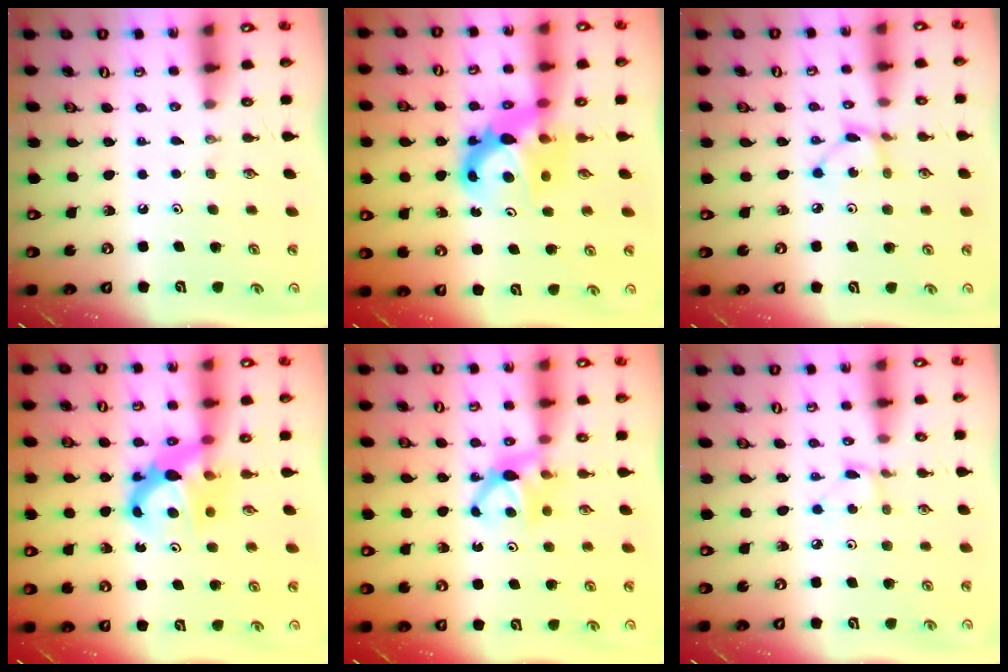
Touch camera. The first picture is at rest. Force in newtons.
{"total": 8.7, "press": 8.7, "slide": 0.7}
{"total": 2.8, "press": 2.8, "slide": 0.1}
{"total": 7.4, "press": 7.4, "slide": 0.5}
{"total": 6.4, "press": 6.3, "slide": 0.4}
{"total": 2.6, "press": 2.5, "slide": 0.4}